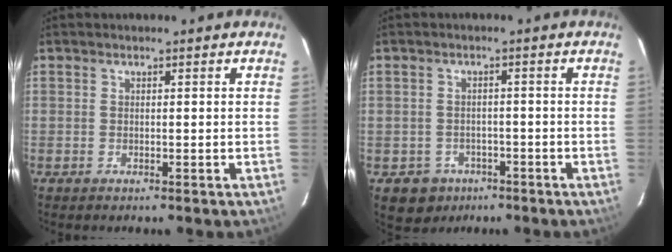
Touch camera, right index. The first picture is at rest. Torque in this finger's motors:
{"motor_torque": [-0.02, -0.02, -0.42, -0.21]}